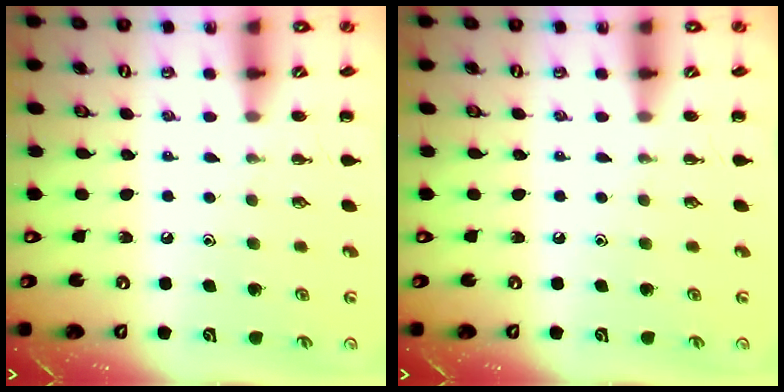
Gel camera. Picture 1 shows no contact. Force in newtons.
{"total": 0.0}